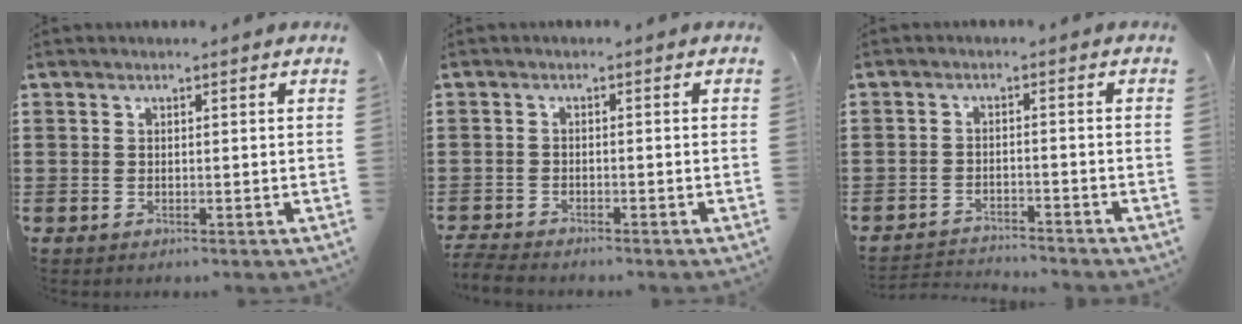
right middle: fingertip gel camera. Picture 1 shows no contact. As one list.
[{"total": 2.3, "force": [-2.3, 0.1, 0.3], "torque": [-0.015, -0.001, -0.050]}, {"total": 2.5, "force": [-2.5, 0.1, 0.1], "torque": [-0.008, 0.000, -0.055]}]